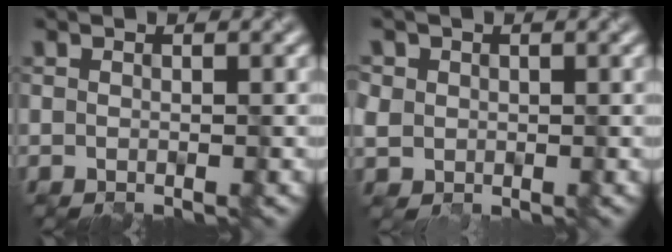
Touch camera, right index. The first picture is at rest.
{"total": 2.7, "force": [1.0, 2.4, 0.5], "torque": [-0.015, 0.015, 0.019]}